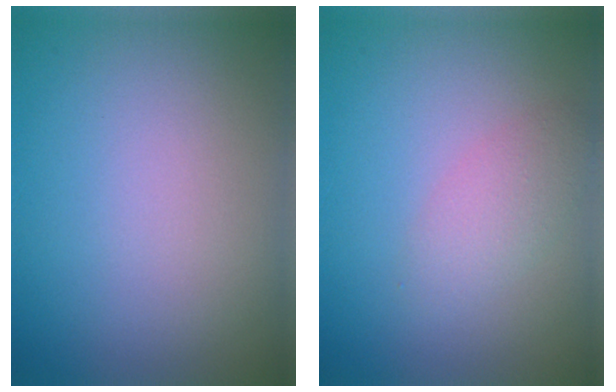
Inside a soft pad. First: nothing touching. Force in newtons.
{"total": 2.2, "press": 2.2, "slide": 0.1}